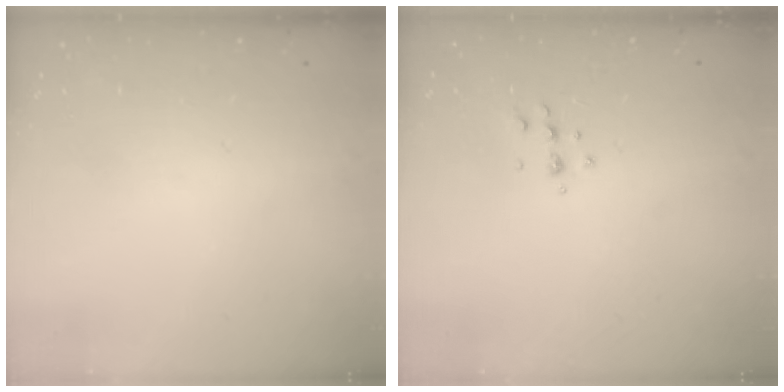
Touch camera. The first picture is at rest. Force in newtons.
{"total": 3.6, "press": 3.6, "slide": 0.7}